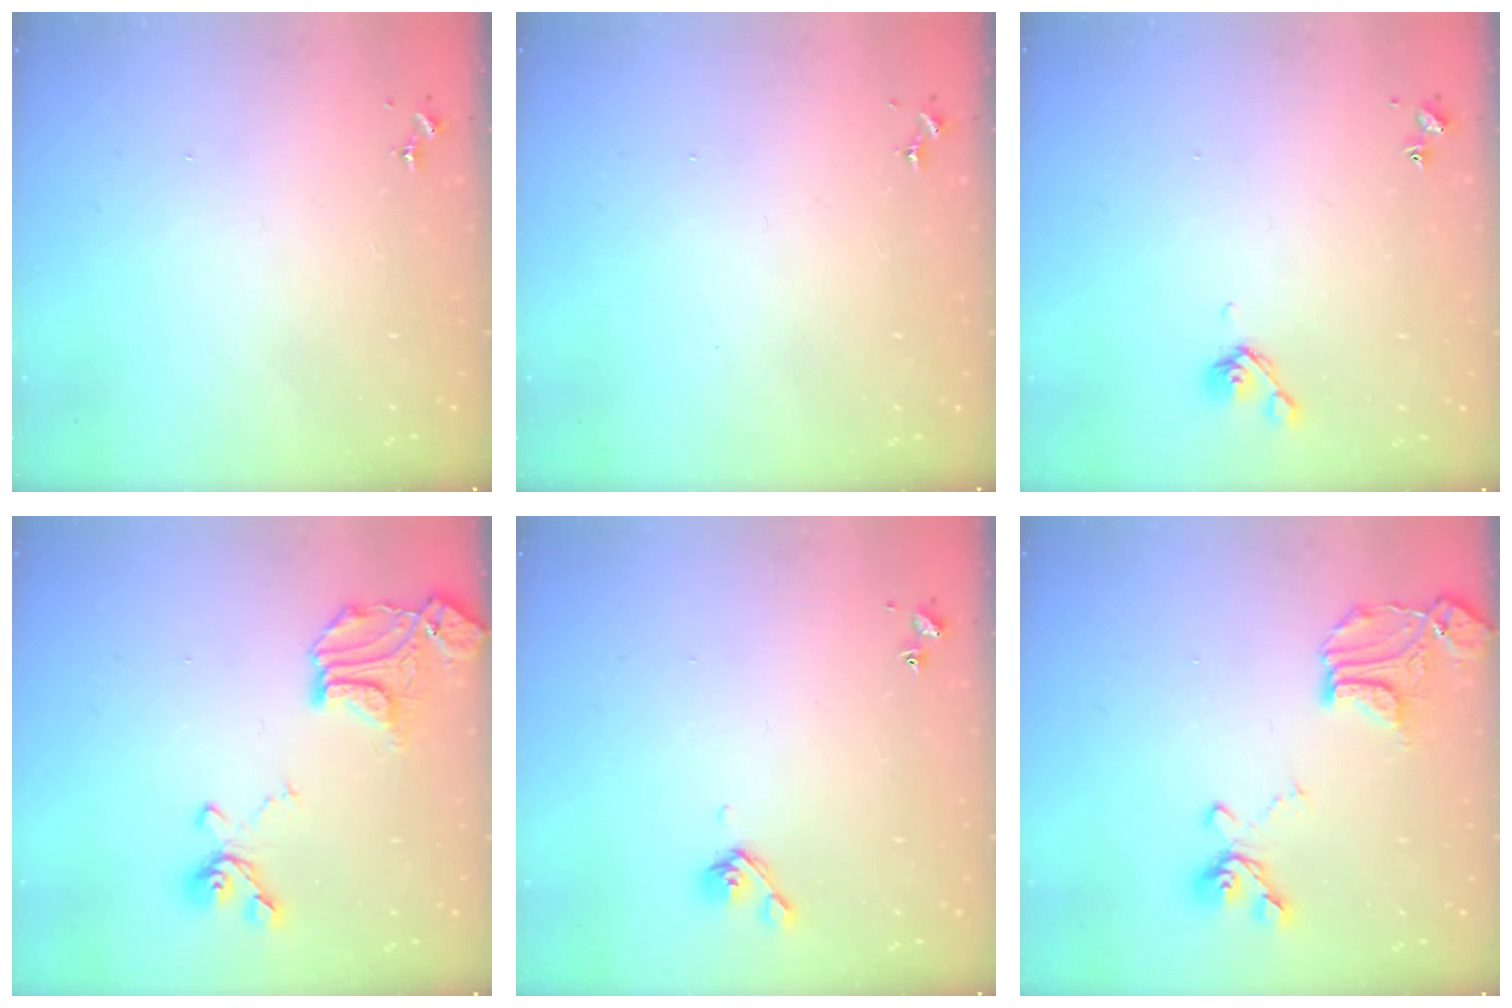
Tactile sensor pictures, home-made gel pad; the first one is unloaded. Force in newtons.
{"total": 0.0}
{"total": 5.2, "press": 5.1, "slide": 1.0}
{"total": 19.1, "press": 19.0, "slide": 2.1}
{"total": 5.3, "press": 5.1, "slide": 1.3}
{"total": 17.9, "press": 17.8, "slide": 1.9}